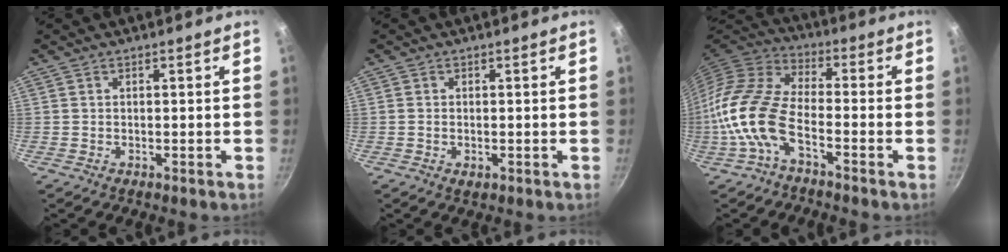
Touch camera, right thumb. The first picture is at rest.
{"total": 1.4, "force": [-0.3, 0.9, 1.0], "torque": [-0.018, -0.002, -0.005]}
{"total": 12.6, "force": [-4.7, 5.9, 10.1], "torque": [-0.203, 0.039, -0.112]}